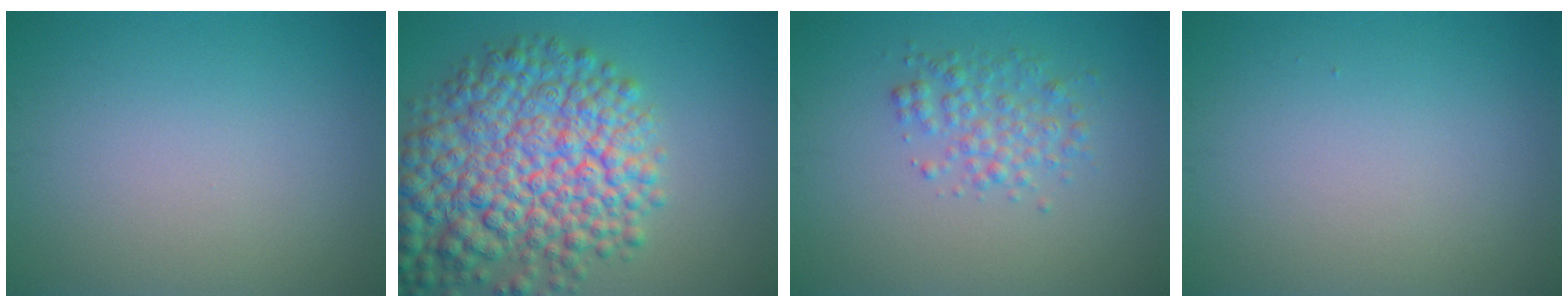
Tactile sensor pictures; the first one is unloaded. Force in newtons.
{"total": 11.5, "press": 11.5, "slide": 0.4}
{"total": 2.6, "press": 2.6, "slide": 0.0}
{"total": 0.0}